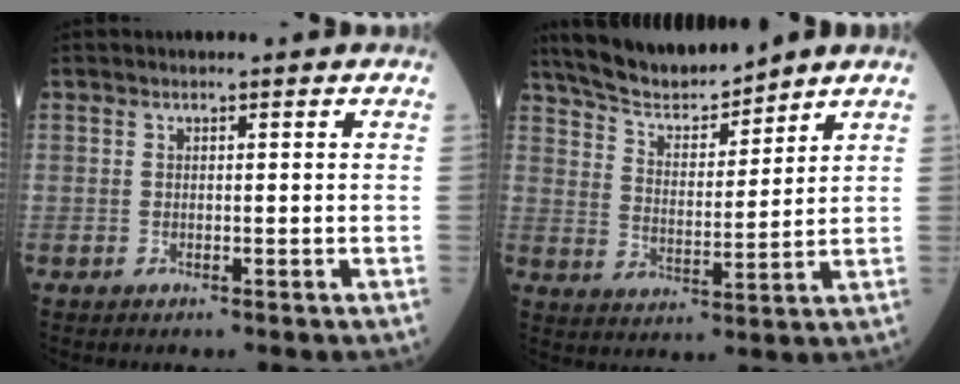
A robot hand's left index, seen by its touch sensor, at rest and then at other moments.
{"total": 10.5, "force": [9.8, 1.2, 3.5], "torque": [-0.067, 0.008, 0.184]}